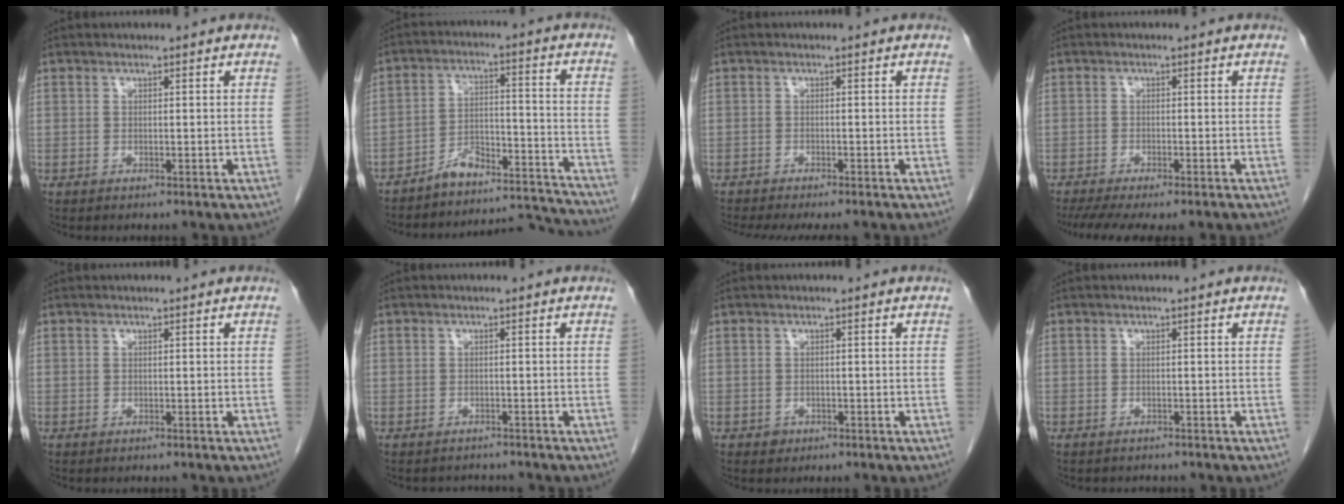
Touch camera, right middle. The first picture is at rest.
{"total": 14.2, "force": [-14.1, 1.3, 1.0], "torque": [0.001, 0.056, -0.201]}
{"total": 10.3, "force": [-9.1, 1.7, 4.5], "torque": [-0.061, -0.017, -0.120]}
{"total": 10.1, "force": [-8.2, 2.1, 5.5], "torque": [-0.086, -0.010, -0.118]}
{"total": 0.0}
{"total": 2.2, "force": [-2.0, 0.9, -0.4], "torque": [-0.001, -0.003, -0.031]}
{"total": 1.0, "force": [-0.6, 0.8, 0.2], "torque": [-0.001, 0.003, -0.007]}
{"total": 1.8, "force": [-1.7, 0.7, 0.3], "torque": [-0.009, -0.003, -0.020]}